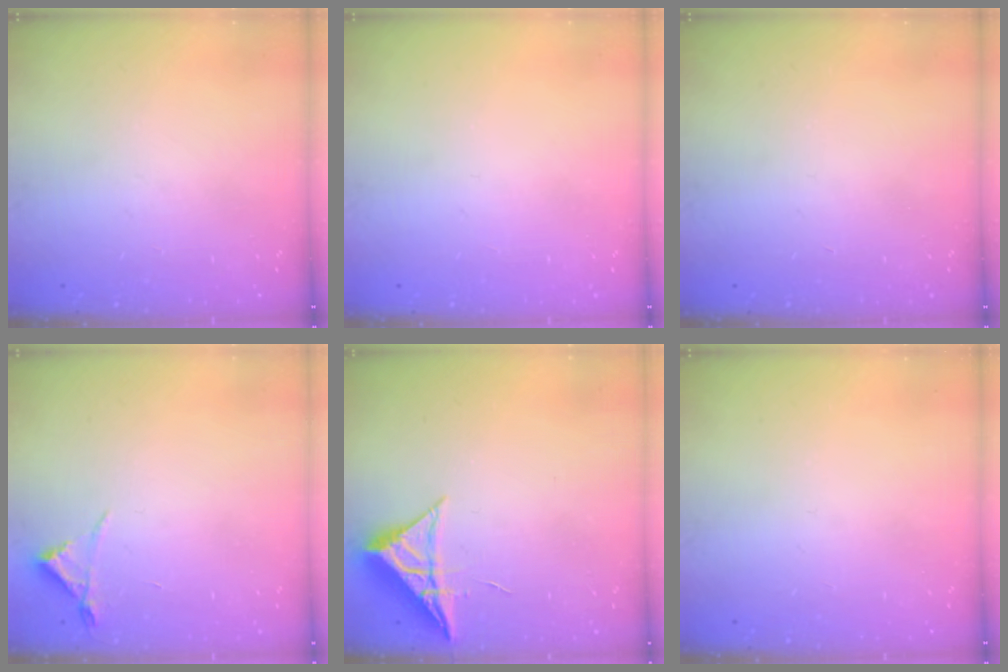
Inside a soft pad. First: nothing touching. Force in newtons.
{"total": 0.0}
{"total": 0.0}
{"total": 3.0, "press": 2.9, "slide": 0.5}
{"total": 6.6, "press": 6.6, "slide": 0.2}
{"total": 0.0}